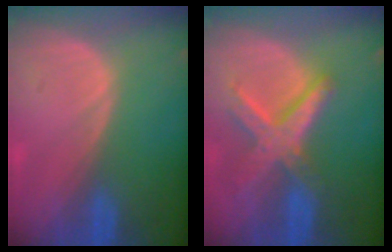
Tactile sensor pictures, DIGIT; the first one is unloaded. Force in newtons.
{"total": 8.2, "press": 7.0, "slide": 4.3}